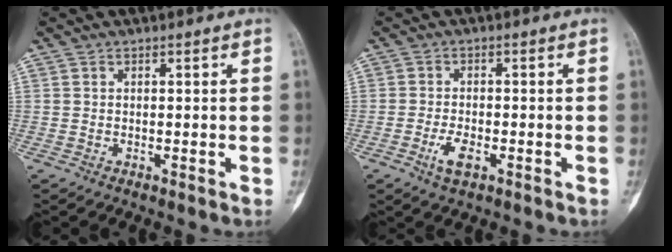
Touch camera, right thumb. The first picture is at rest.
{"total": 3.8, "force": [-1.8, 1.6, 3.0], "torque": [-0.054, 0.003, -0.032]}